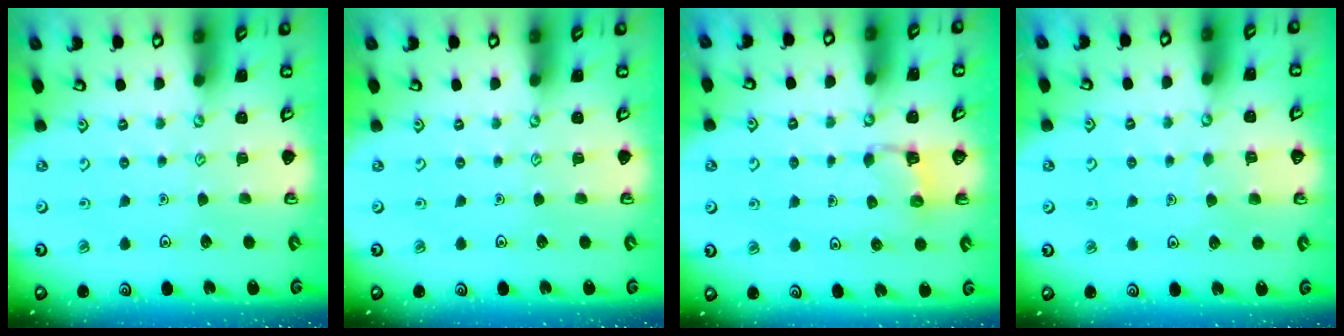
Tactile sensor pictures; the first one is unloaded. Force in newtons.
{"total": 0.0}
{"total": 2.1, "press": 2.0, "slide": 0.5}
{"total": 3.1, "press": 3.1, "slide": 0.4}